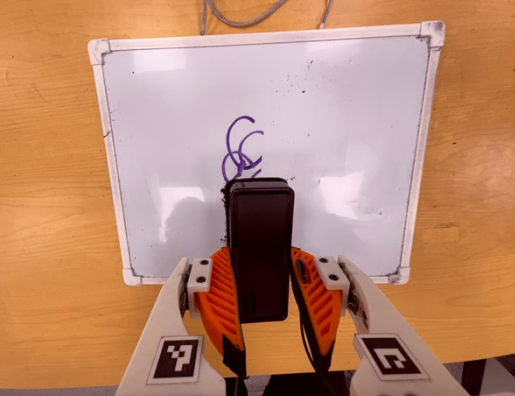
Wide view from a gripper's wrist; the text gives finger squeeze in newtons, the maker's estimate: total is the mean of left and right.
{"total": 5.2, "left": 4.3, "right": 6.1}